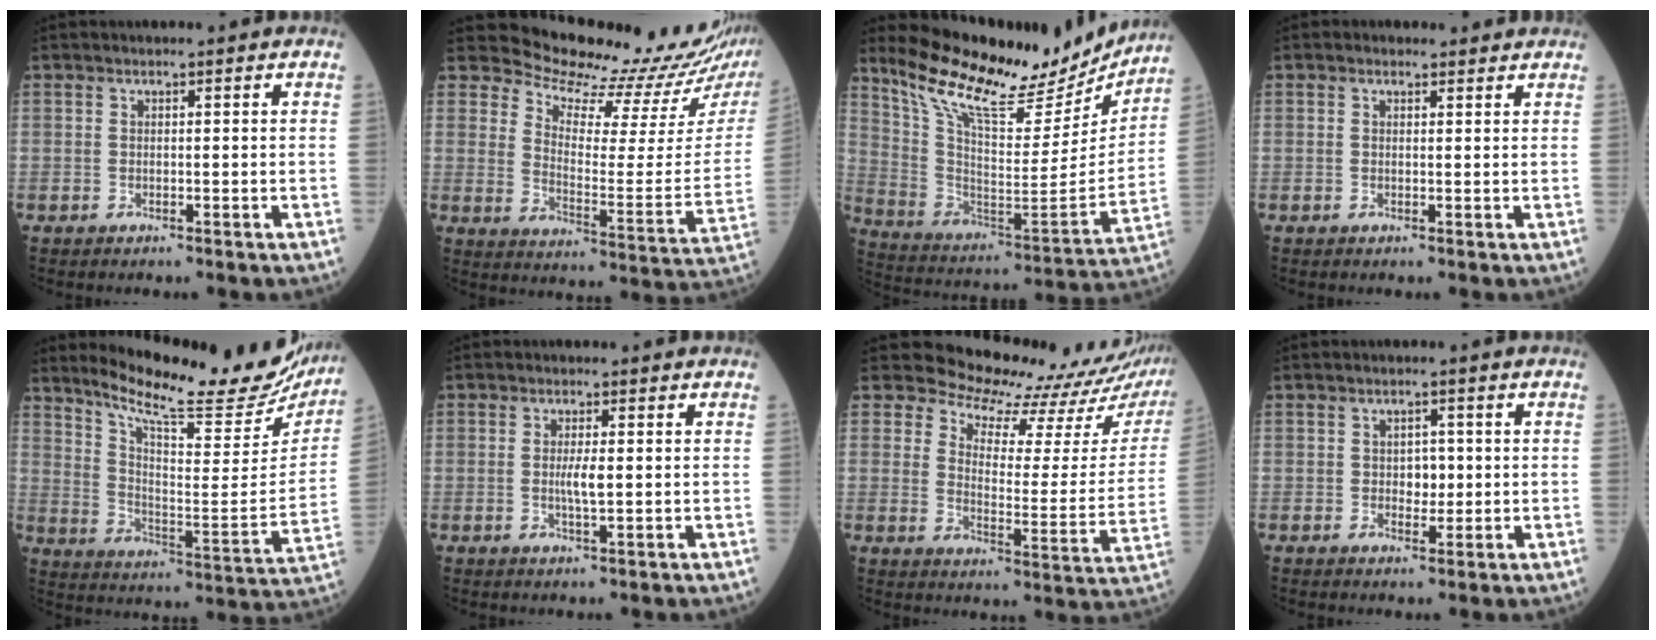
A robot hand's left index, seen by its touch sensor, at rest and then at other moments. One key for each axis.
{"total": 18.1, "fx": 17.6, "fy": 0.2, "fz": 4.5, "tx": -0.077, "ty": -0.117, "tz": 0.225}
{"total": 23.1, "fx": 19.9, "fy": 6.2, "fz": 9.9, "tx": -0.179, "ty": -0.020, "tz": 0.309}
{"total": 1.1, "fx": 0.8, "fy": 0.6, "fz": 0.3, "tx": -0.010, "ty": 0.006, "tz": 0.009}
{"total": 24.1, "fx": 21.9, "fy": 3.2, "fz": 9.7, "tx": -0.154, "ty": -0.077, "tz": 0.295}
{"total": 2.9, "fx": -0.1, "fy": 0.4, "fz": 2.9, "tx": -0.058, "ty": -0.003, "tz": -0.001}
{"total": 18.7, "fx": 18.0, "fy": 3.2, "fz": 4.0, "tx": -0.053, "ty": -0.102, "tz": 0.202}
{"total": 2.9, "fx": 0.0, "fy": 1.9, "fz": 2.1, "tx": -0.027, "ty": 0.005, "tz": 0.002}